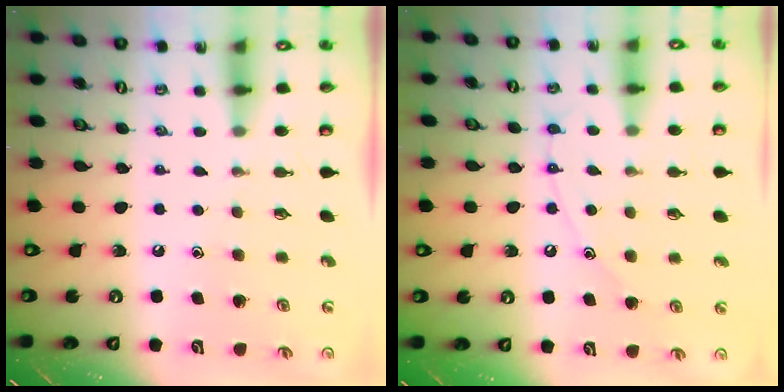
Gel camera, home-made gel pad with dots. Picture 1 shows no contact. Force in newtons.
{"total": 8.8, "press": 8.7, "slide": 0.9}